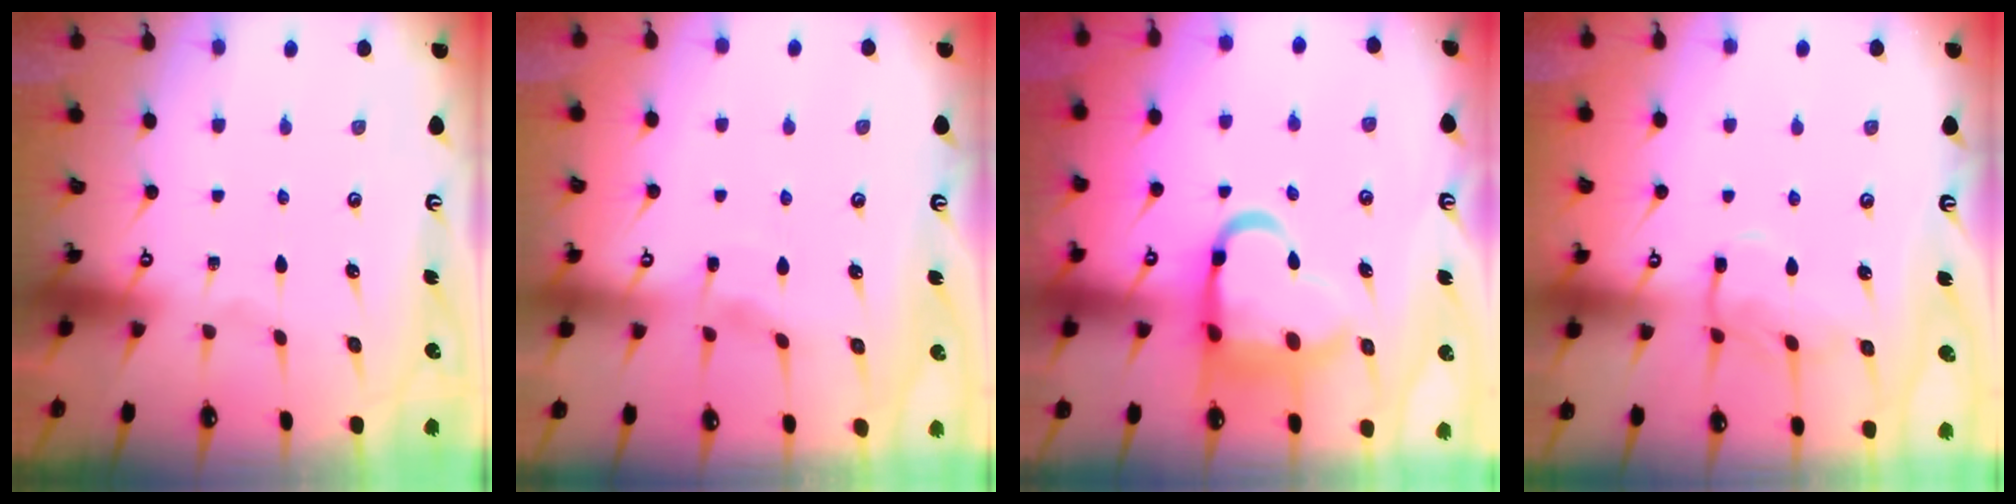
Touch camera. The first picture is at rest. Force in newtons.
{"total": 2.7, "press": 2.7, "slide": 0.3}
{"total": 14.1, "press": 14.0, "slide": 1.7}
{"total": 10.8, "press": 10.8, "slide": 0.7}